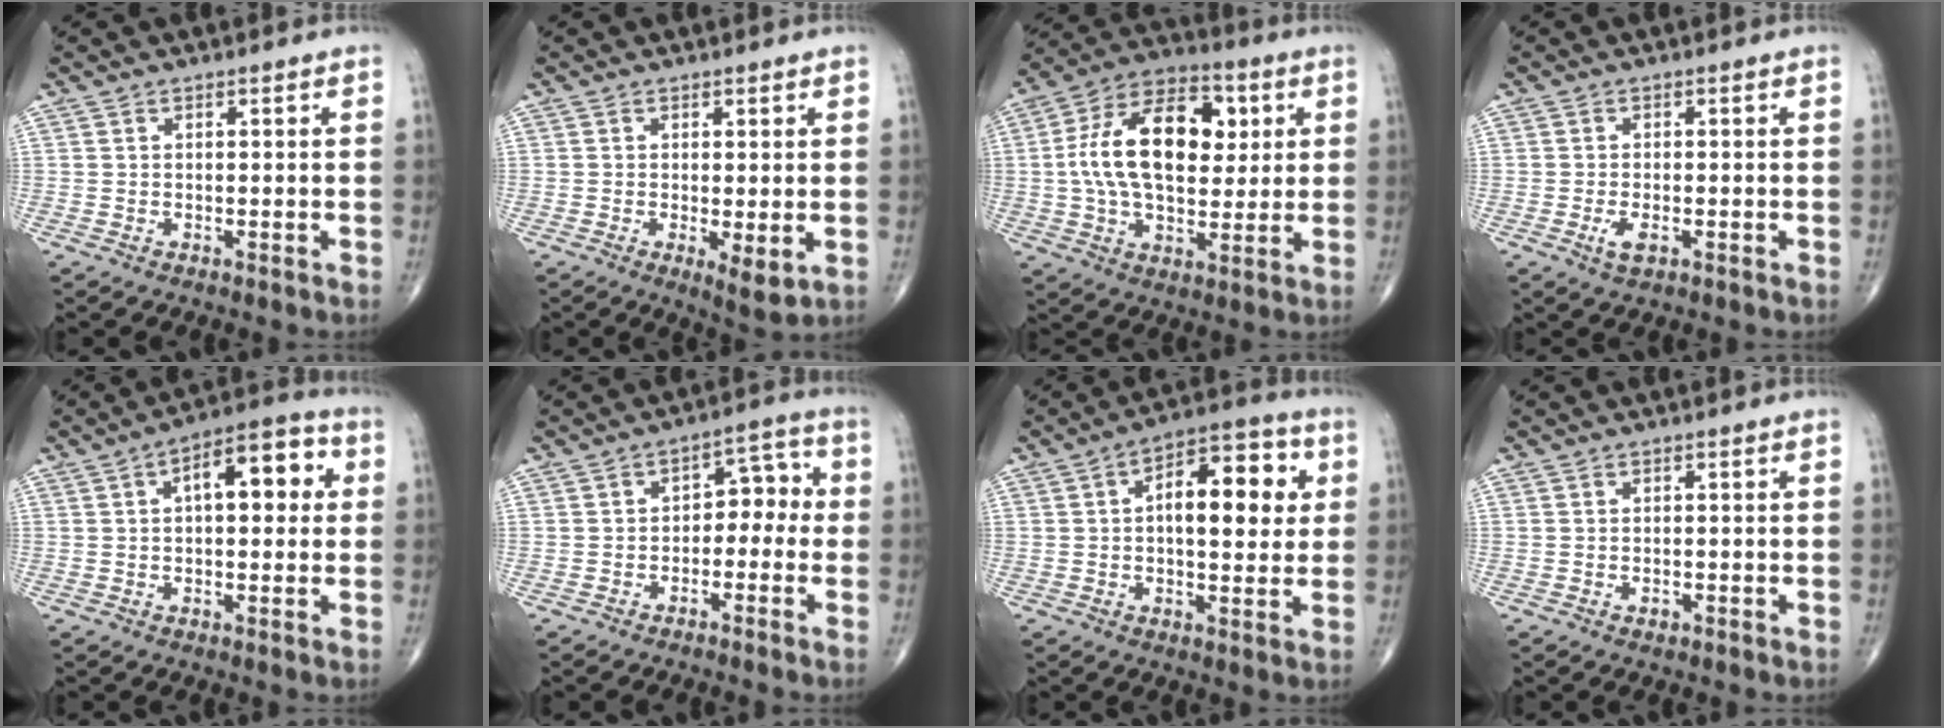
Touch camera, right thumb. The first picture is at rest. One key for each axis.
{"total": 4.2, "fx": -0.6, "fy": 1.3, "fz": 4.0, "tx": -0.066, "ty": -0.017, "tz": -0.009}
{"total": 19.9, "fx": 3.2, "fy": 11.7, "fz": 15.8, "tx": -0.247, "ty": 0.015, "tz": 0.049}
{"total": 2.7, "fx": -1.0, "fy": 1.2, "fz": 2.2, "tx": -0.044, "ty": -0.003, "tz": -0.016}
{"total": 11.7, "fx": 2.4, "fy": 5.5, "fz": 10.0, "tx": -0.118, "ty": 0.026, "tz": 0.027}
{"total": 6.5, "fx": -1.2, "fy": 4.3, "fz": 4.7, "tx": -0.034, "ty": 0.040, "tz": -0.029}
{"total": 13.9, "fx": 2.4, "fy": 6.7, "fz": 12.0, "tx": -0.144, "ty": 0.015, "tz": 0.027}
{"total": 0.8, "fx": -0.4, "fy": 0.5, "fz": 0.5, "tx": -0.008, "ty": -0.001, "tz": -0.004}